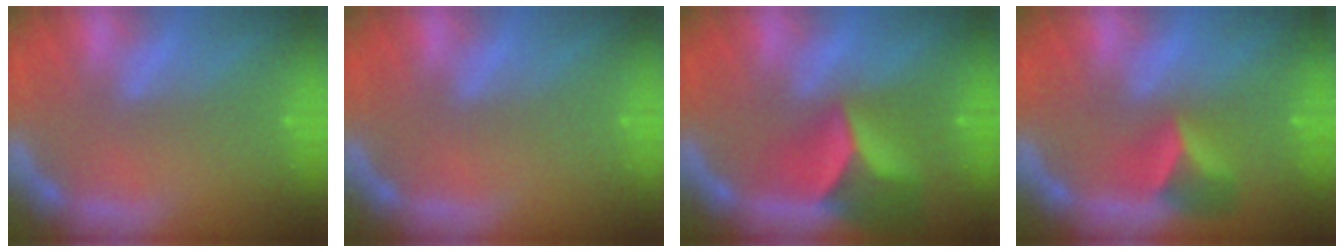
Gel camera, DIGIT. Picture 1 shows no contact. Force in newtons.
{"total": 0.0}
{"total": 7.4}
{"total": 4.0}